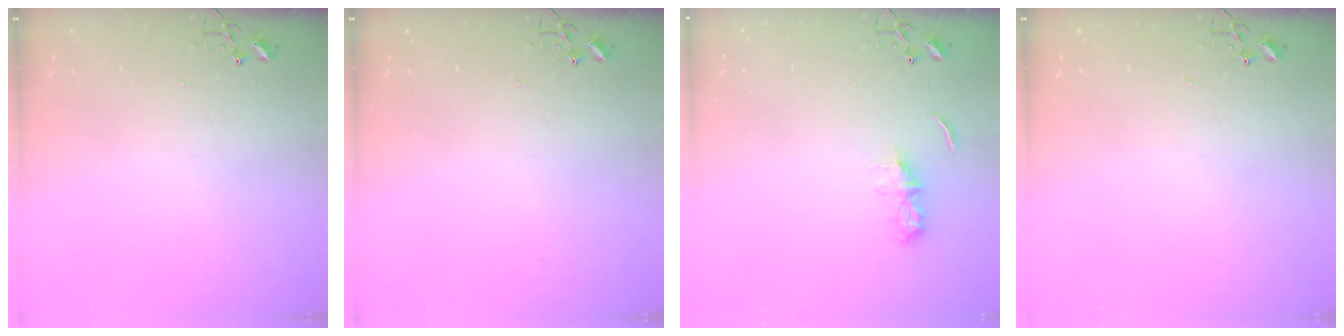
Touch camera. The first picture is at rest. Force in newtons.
{"total": 0.0}
{"total": 6.1, "press": 6.0, "slide": 0.7}
{"total": 0.0}